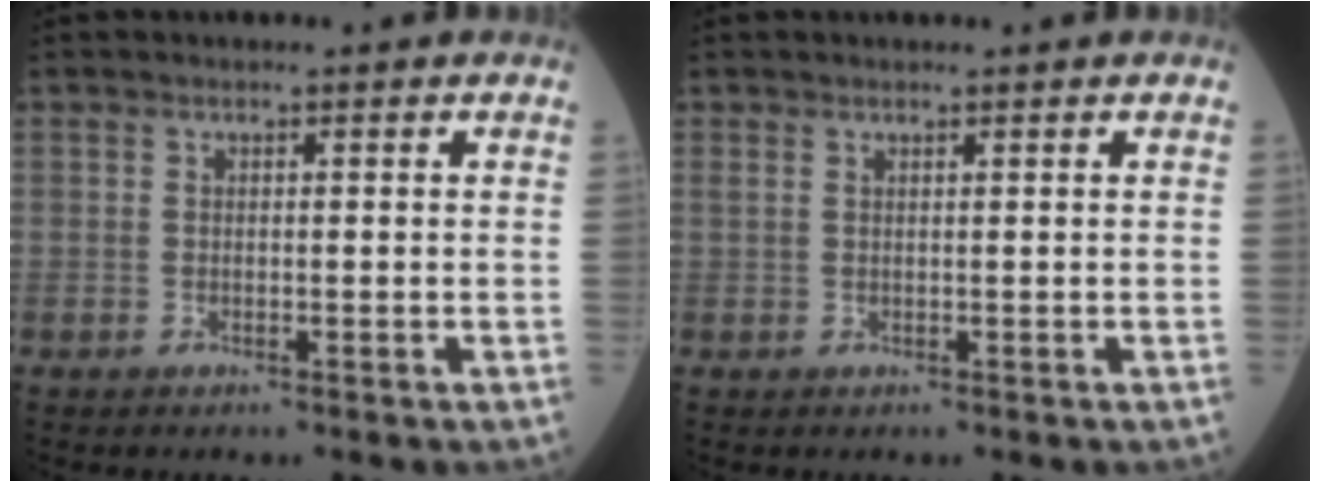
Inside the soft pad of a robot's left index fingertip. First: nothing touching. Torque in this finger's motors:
{"motor_torque": [0.18, -0.12, 0.04, 0.02]}